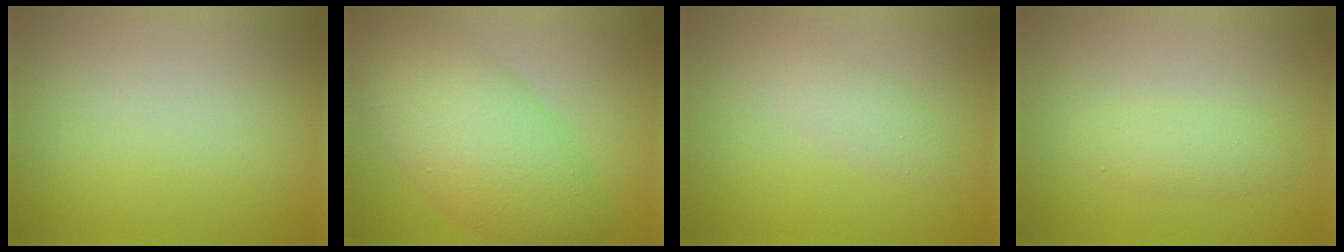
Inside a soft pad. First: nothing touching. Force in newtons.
{"total": 9.1, "press": 9.1, "slide": 0.2}
{"total": 1.6, "press": 1.6, "slide": 0.1}
{"total": 1.9, "press": 1.9, "slide": 0.0}